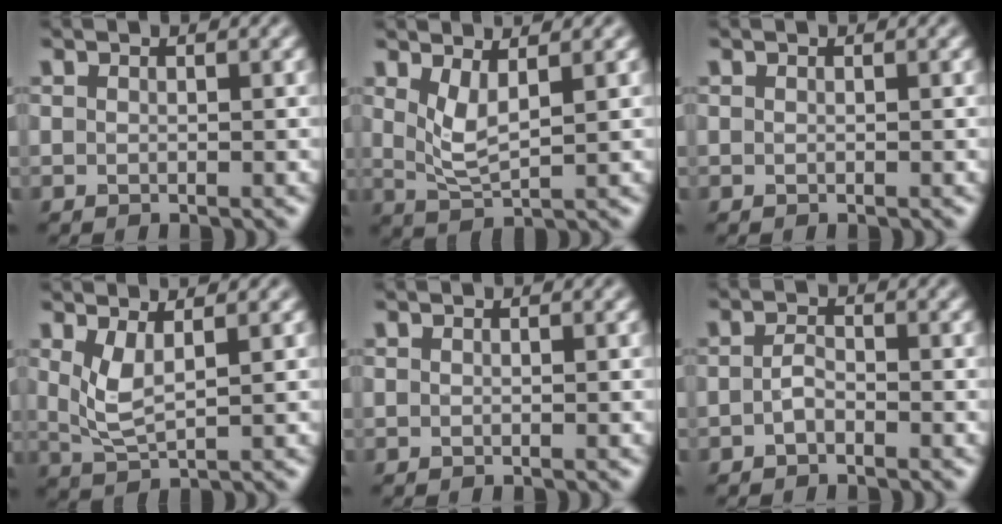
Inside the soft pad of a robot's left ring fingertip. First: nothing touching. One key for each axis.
{"total": 2.8, "fx": 1.3, "fy": 0.8, "fz": 2.3, "tx": -0.052, "ty": -0.011, "tz": 0.030}
{"total": 0.0}
{"total": 2.9, "fx": 1.2, "fy": 0.9, "fz": 2.5, "tx": -0.058, "ty": -0.009, "tz": 0.029}
{"total": 0.0}
{"total": 1.3, "fx": -0.6, "fy": 0.6, "fz": 1.0, "tx": -0.022, "ty": 0.003, "tz": -0.015}